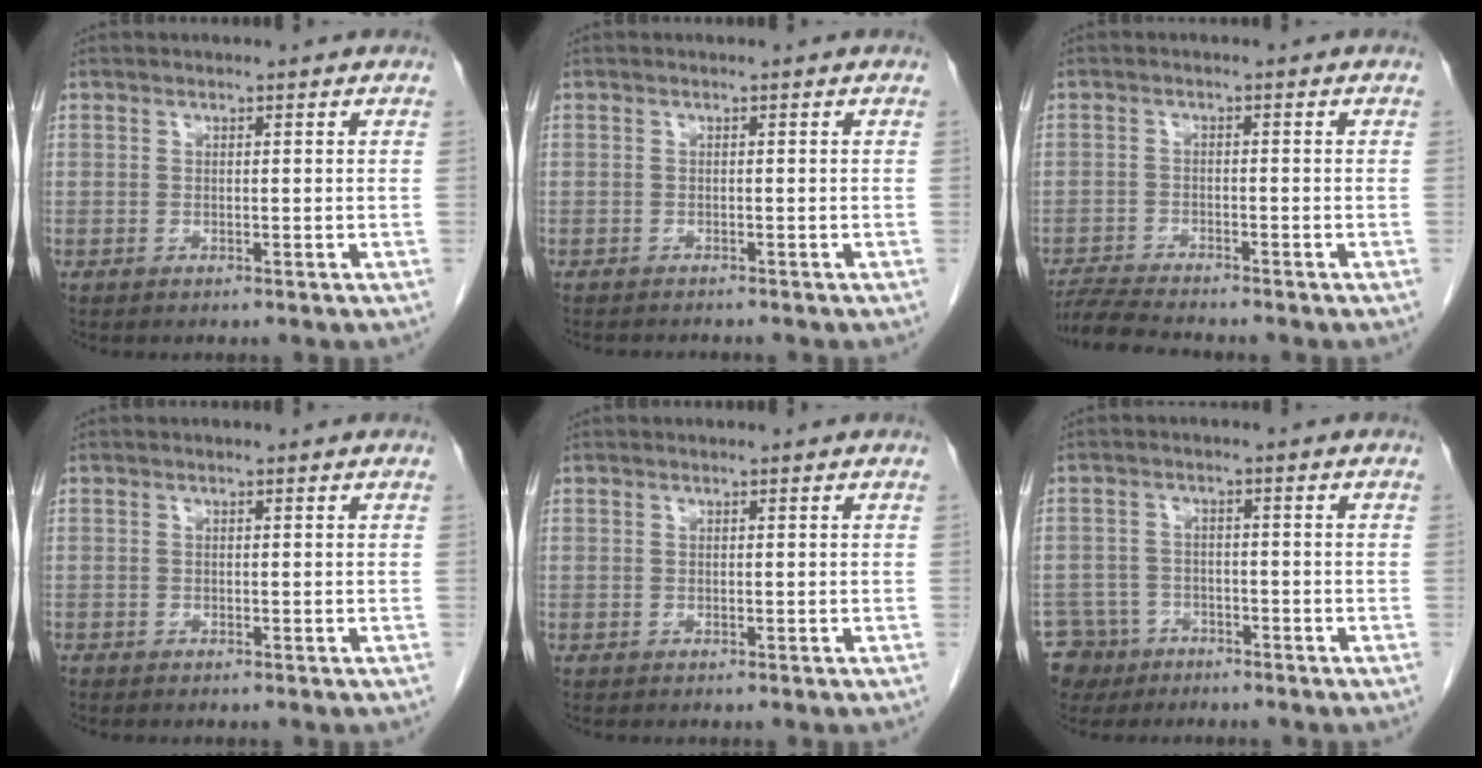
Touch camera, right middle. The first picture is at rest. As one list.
[{"total": 2.7, "force": [-2.6, 0.4, 0.7], "torque": [-0.008, -0.006, -0.033]}, {"total": 6.5, "force": [-6.1, 0.0, 2.2], "torque": [-0.039, -0.019, -0.106]}, {"total": 0.0}, {"total": 0.0}, {"total": 6.6, "force": [-4.5, 4.9, 0.1], "torque": [-0.009, 0.004, -0.074]}]